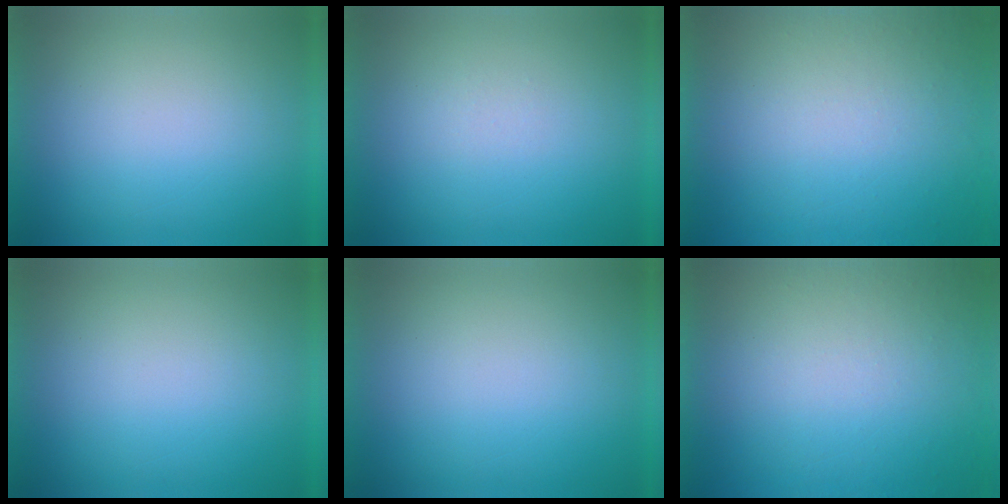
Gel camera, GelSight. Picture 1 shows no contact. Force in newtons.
{"total": 1.4}
{"total": 8.3}
{"total": 0.0}
{"total": 0.0}
{"total": 8.3}